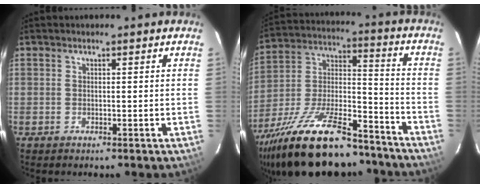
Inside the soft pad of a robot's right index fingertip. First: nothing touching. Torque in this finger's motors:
{"motor_torque": [1.11, -1.03, 1.05, 0.21]}